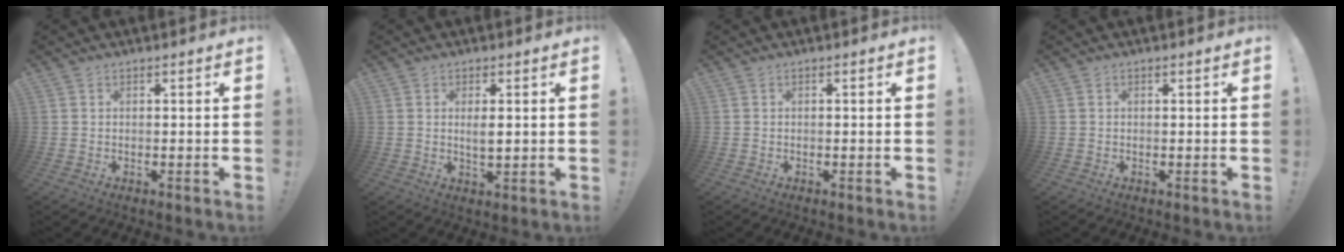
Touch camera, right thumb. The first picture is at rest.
{"total": 3.3, "force": [0.6, 1.2, 3.0], "torque": [-0.036, -0.011, 0.006]}
{"total": 0.0}
{"total": 0.0}